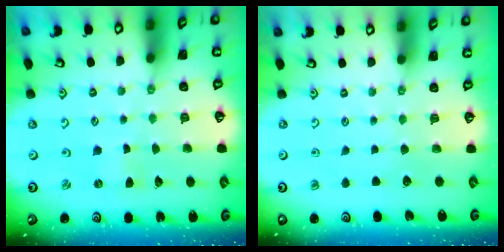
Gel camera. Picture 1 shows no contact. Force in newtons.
{"total": 0.0}